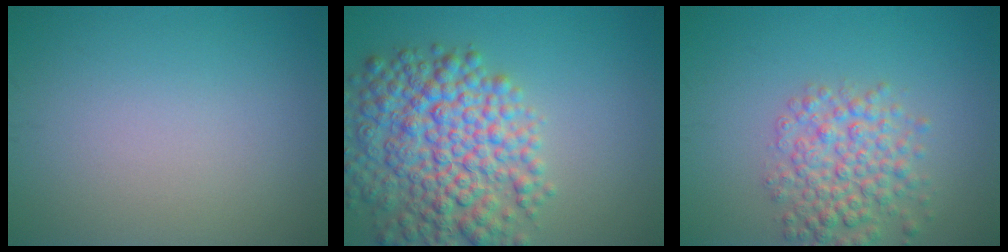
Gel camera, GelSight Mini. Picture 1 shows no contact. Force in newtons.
{"total": 9.4, "press": 9.3, "slide": 0.3}
{"total": 4.8, "press": 4.8, "slide": 0.2}